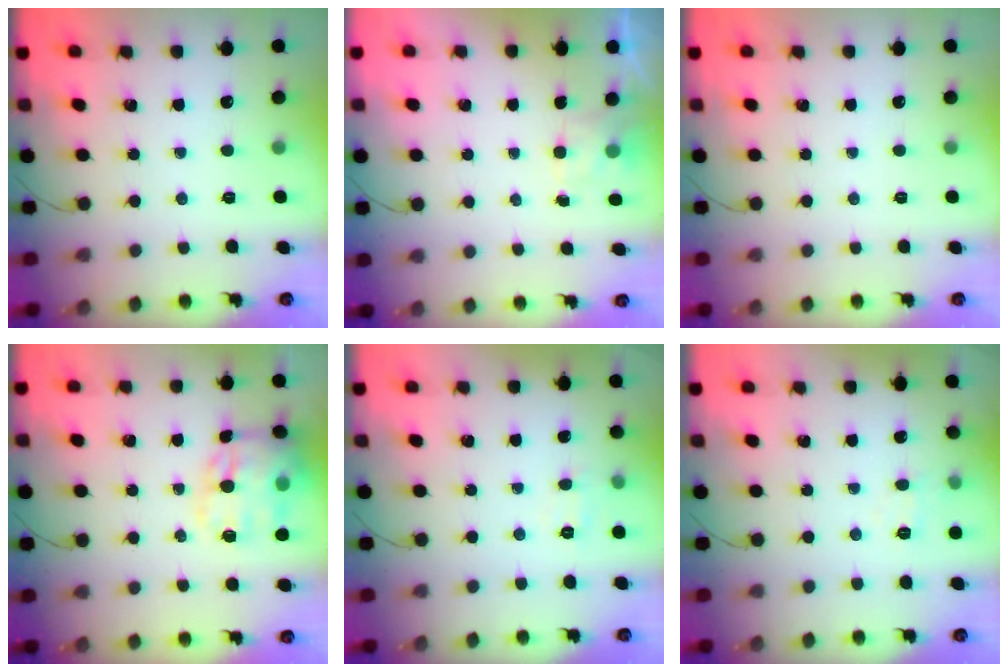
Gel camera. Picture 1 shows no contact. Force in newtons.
{"total": 1.4, "press": 0.7, "slide": 1.2}
{"total": 0.0}
{"total": 16.2, "press": 15.8, "slide": 3.3}
{"total": 6.1, "press": 6.0, "slide": 1.3}
{"total": 4.8, "press": 4.5, "slide": 1.7}